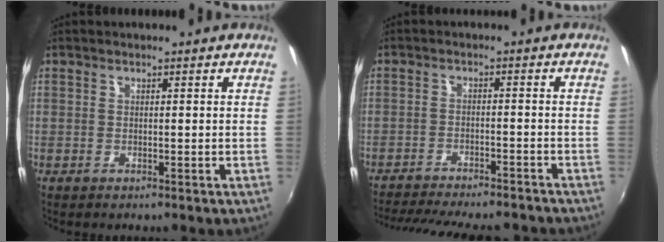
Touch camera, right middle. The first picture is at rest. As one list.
[{"total": 18.0, "force": [-15.8, 3.9, 7.8], "torque": [-0.159, -0.021, -0.218]}]